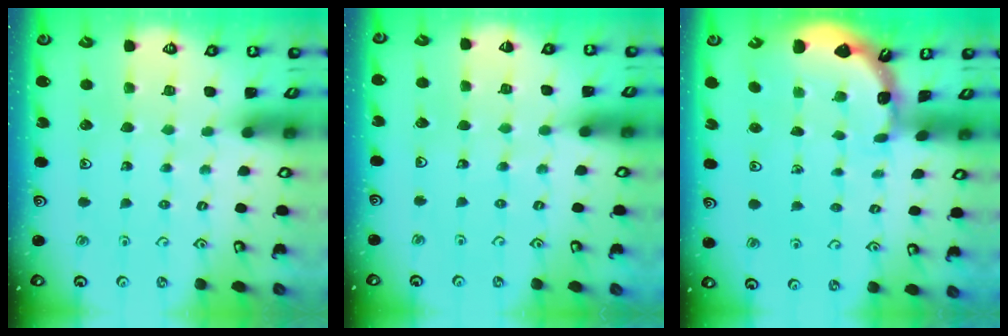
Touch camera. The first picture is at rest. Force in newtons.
{"total": 2.0, "press": 2.0, "slide": 0.2}
{"total": 1.6, "press": 1.6, "slide": 0.2}